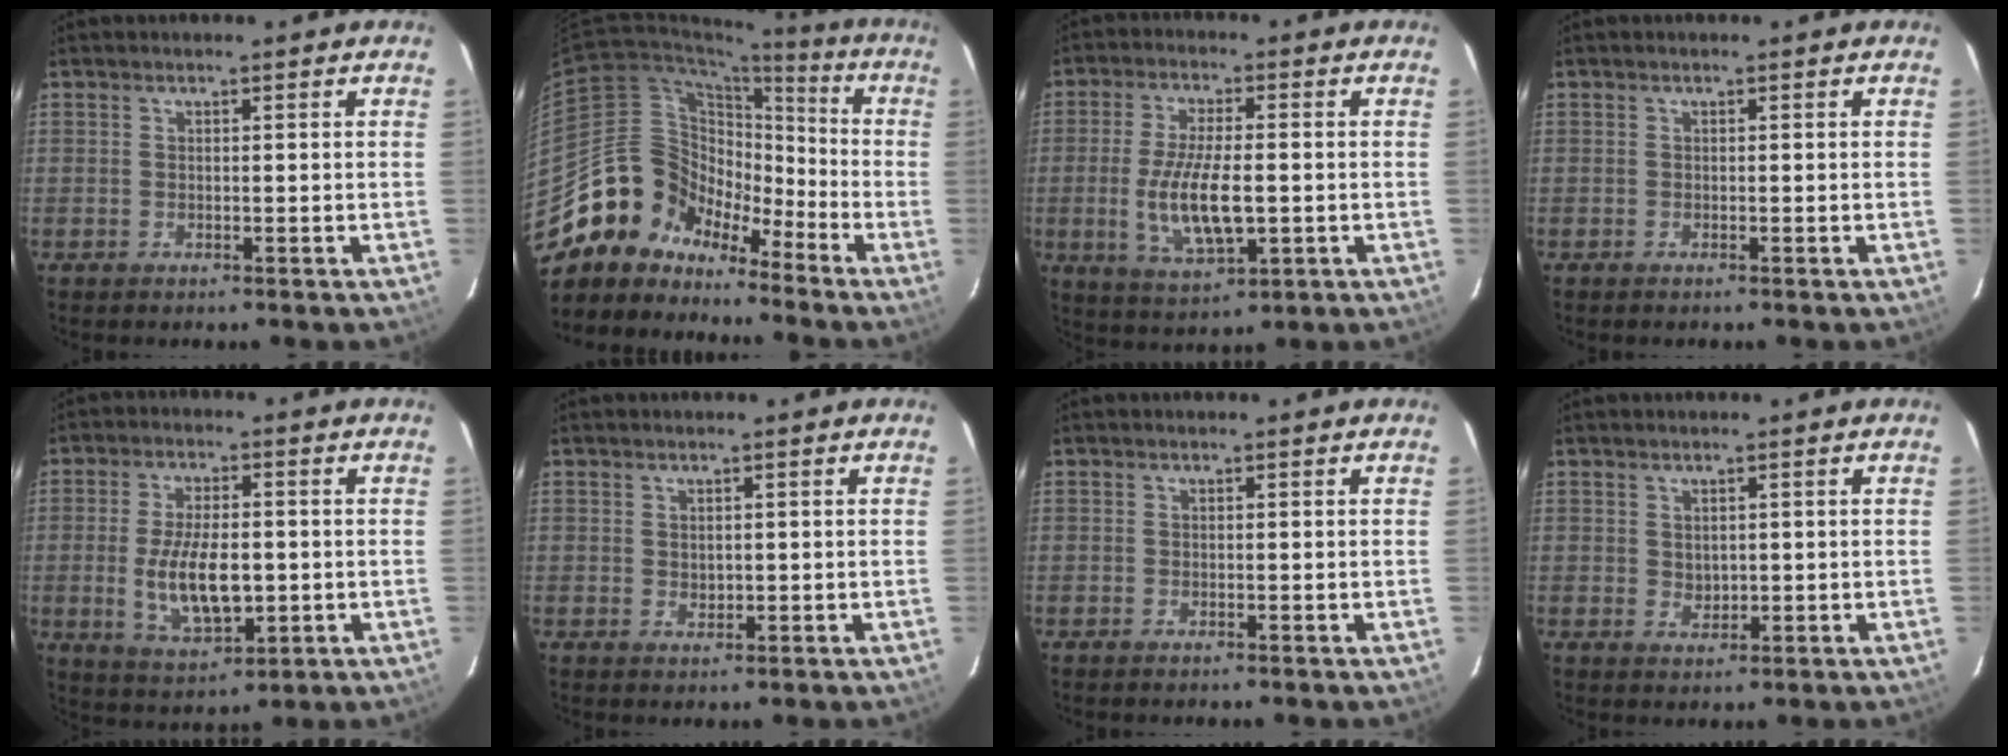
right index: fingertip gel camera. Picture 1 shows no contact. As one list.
[{"total": 14.2, "force": [-10.4, 9.4, 2.0], "torque": [-0.049, 0.053, -0.195]}, {"total": 11.3, "force": [-1.7, 4.2, 10.3], "torque": [-0.207, -0.013, -0.025]}, {"total": 0.0}, {"total": 11.0, "force": [-1.4, 5.0, 9.7], "torque": [-0.191, -0.012, -0.016]}, {"total": 1.2, "force": [0.4, 1.0, 0.4], "torque": [-0.004, 0.000, 0.010]}, {"total": 0.0}, {"total": 1.8, "force": [0.6, 1.6, 0.7], "torque": [-0.007, 0.000, 0.016]}]